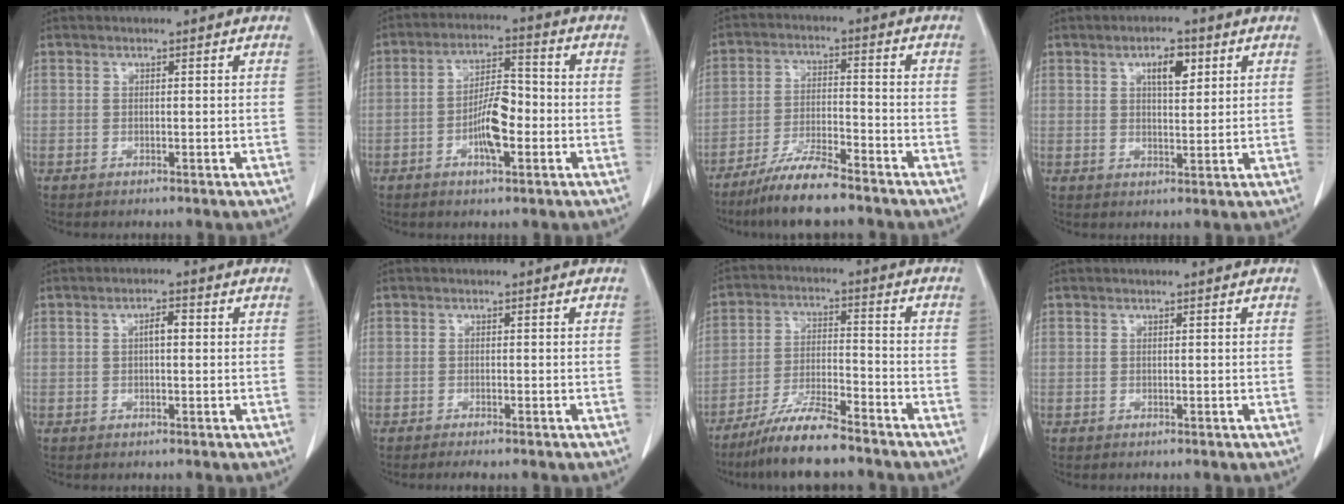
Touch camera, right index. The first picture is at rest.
{"total": 7.6, "force": [-2.0, 2.3, 6.9], "torque": [-0.131, 0.009, -0.038]}
{"total": 8.5, "force": [-7.0, 0.9, 4.8], "torque": [-0.092, -0.019, -0.129]}
{"total": 4.7, "force": [2.1, 1.7, 3.8], "torque": [-0.063, 0.001, 0.035]}
{"total": 2.3, "force": [0.3, 0.7, 2.1], "torque": [-0.035, 0.005, 0.004]}
{"total": 2.1, "force": [-1.8, -0.1, 1.1], "torque": [-0.014, -0.004, -0.024]}
{"total": 9.3, "force": [-7.7, 0.9, 5.1], "torque": [-0.097, -0.018, -0.143]}
{"total": 0.0}